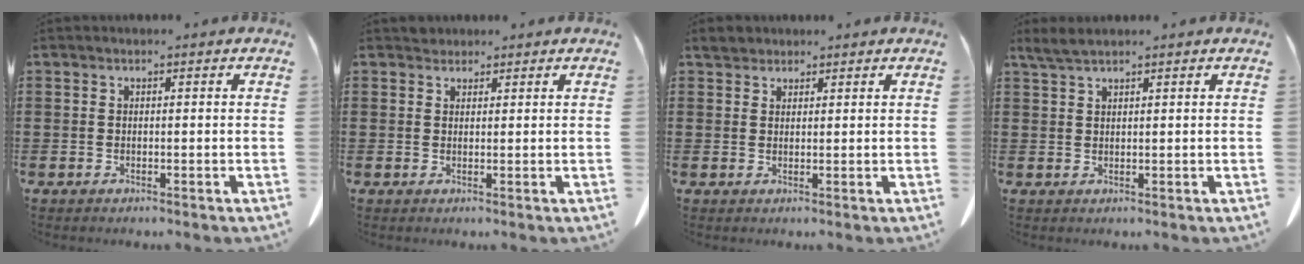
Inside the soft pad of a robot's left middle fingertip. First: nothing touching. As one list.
[{"total": 1.4, "force": [1.3, 0.5, 0.0], "torque": [0.004, -0.003, 0.026]}, {"total": 2.3, "force": [2.0, 1.0, 0.4], "torque": [-0.016, 0.004, 0.042]}, {"total": 2.3, "force": [1.8, 0.2, 1.4], "torque": [-0.031, -0.001, 0.035]}]